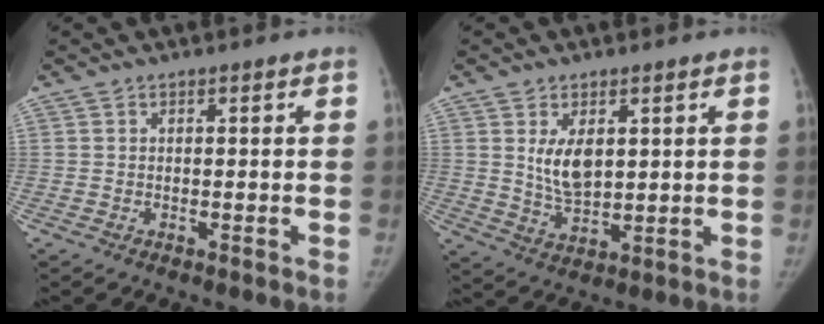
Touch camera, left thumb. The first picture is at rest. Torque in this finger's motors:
{"motor_torque": [0.90, 1.04, 0.64, -0.75, 0.27]}